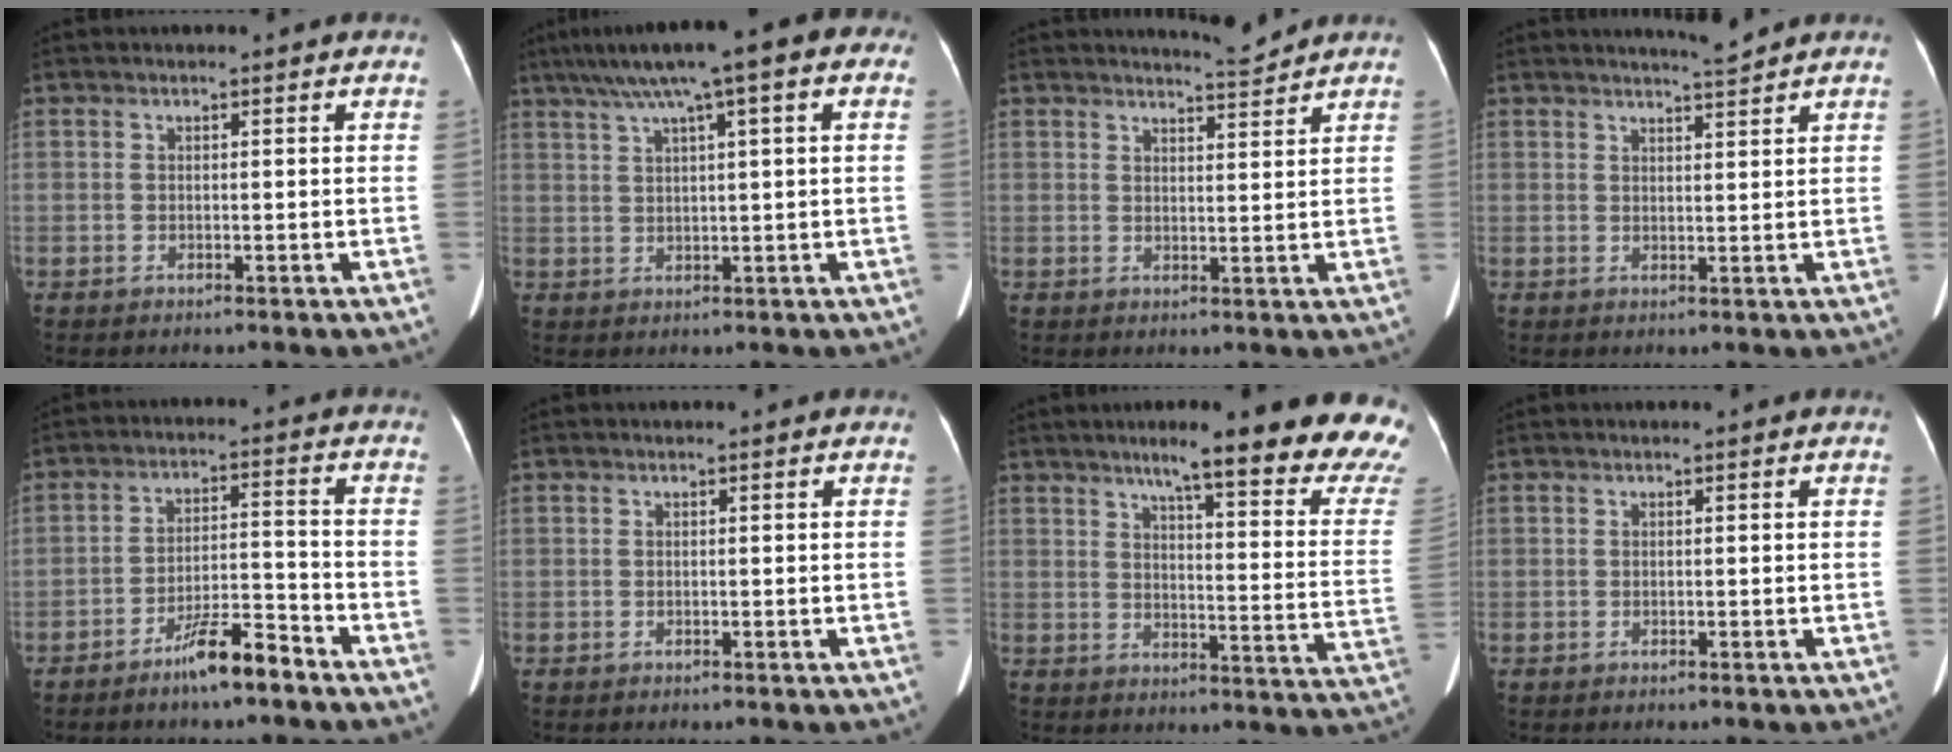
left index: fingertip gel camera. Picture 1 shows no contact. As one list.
[{"total": 12.5, "force": [6.6, 1.9, 10.4], "torque": [-0.165, 0.048, 0.094]}, {"total": 3.2, "force": [3.2, -0.6, 0.1], "torque": [-0.009, -0.014, 0.051]}, {"total": 2.8, "force": [2.6, -0.7, 0.6], "torque": [-0.010, -0.009, 0.045]}, {"total": 7.0, "force": [-5.5, 0.7, 4.3], "torque": [-0.081, -0.001, -0.099]}, {"total": 0.0}, {"total": 24.1, "force": [19.3, 0.9, 14.3], "torque": [-0.175, -0.067, 0.235]}, {"total": 0.0}]